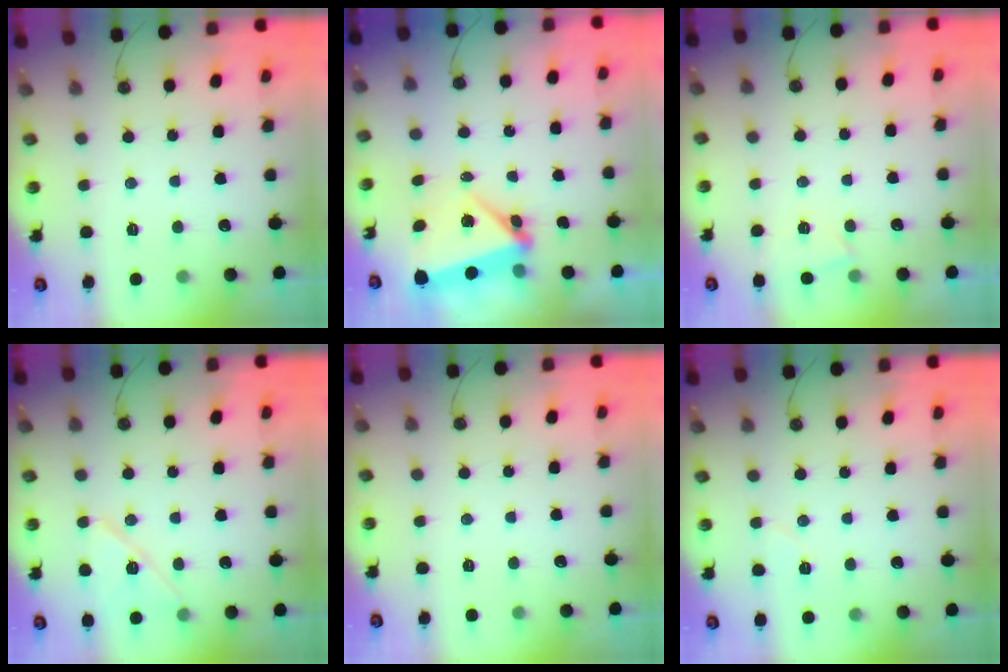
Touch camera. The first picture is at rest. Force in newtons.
{"total": 5.7, "press": 5.5, "slide": 1.5}
{"total": 2.5, "press": 2.5, "slide": 0.4}
{"total": 11.1, "press": 11.1, "slide": 0.6}
{"total": 0.0}
{"total": 4.2, "press": 4.1, "slide": 1.2}